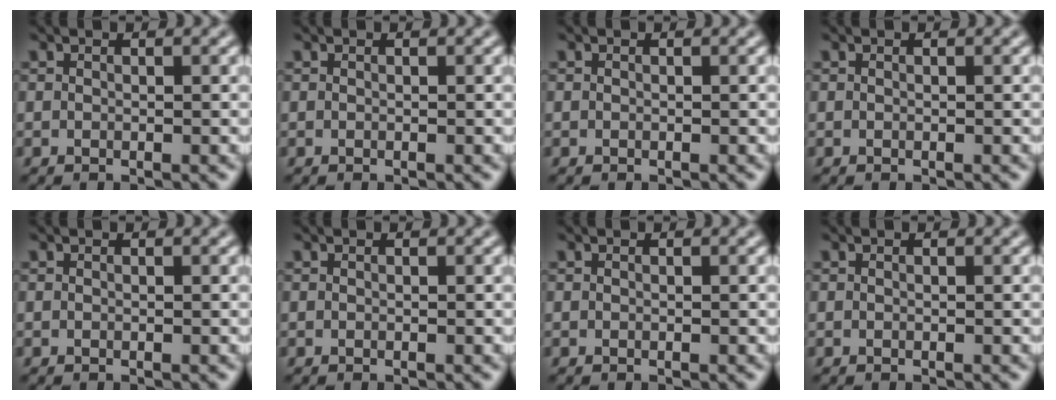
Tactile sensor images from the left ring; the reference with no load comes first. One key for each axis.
{"total": 0.0}
{"total": 0.0}
{"total": 0.0}
{"total": 0.0}
{"total": 0.0}
{"total": 0.0}
{"total": 0.0}